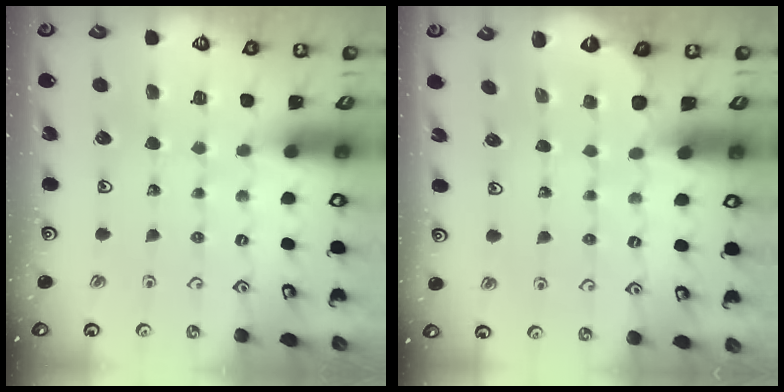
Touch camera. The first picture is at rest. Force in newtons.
{"total": 1.9, "press": 0.7, "slide": 1.8}